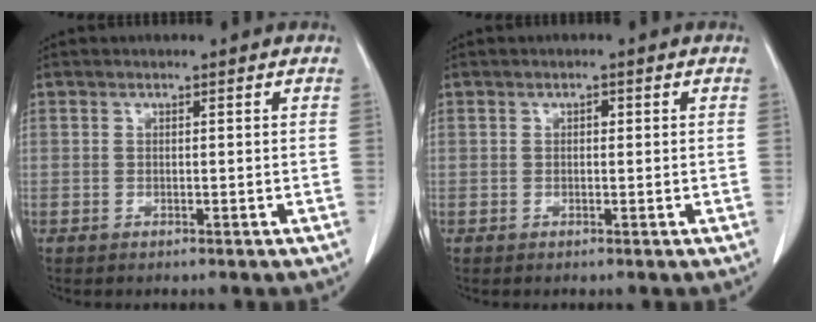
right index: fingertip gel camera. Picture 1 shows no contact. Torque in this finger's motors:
{"motor_torque": [0.10, -0.09, 0.00, 0.01]}